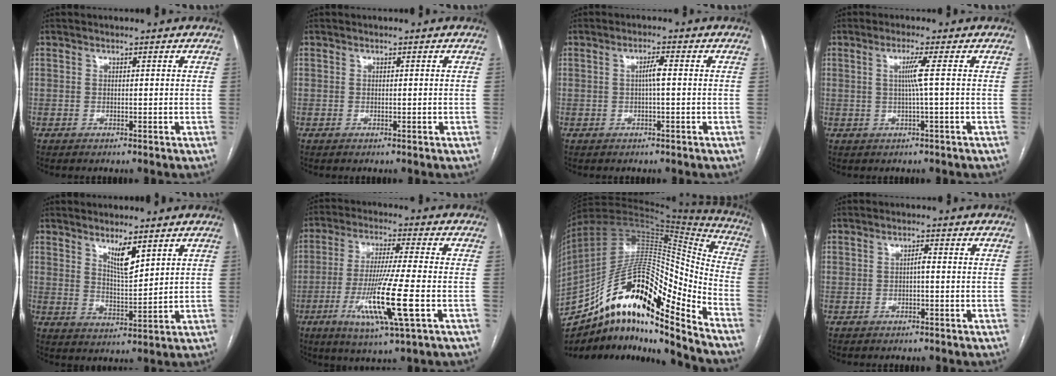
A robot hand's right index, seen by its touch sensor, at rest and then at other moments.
{"total": 0.0}
{"total": 2.2, "force": [0.0, 0.1, 2.2], "torque": [-0.041, 0.002, 0.001]}
{"total": 3.1, "force": [0.3, -1.1, 2.9], "torque": [-0.057, 0.000, 0.007]}
{"total": 5.2, "force": [3.3, 0.9, 3.9], "torque": [-0.073, -0.011, 0.065]}
{"total": 13.3, "force": [-4.0, -0.1, 12.6], "torque": [-0.246, -0.024, -0.074]}
{"total": 26.0, "force": [-14.9, 6.5, 20.3], "torque": [-0.369, 0.030, -0.259]}
{"total": 1.1, "force": [-0.3, 0.2, 1.1], "torque": [-0.018, 0.003, -0.005]}